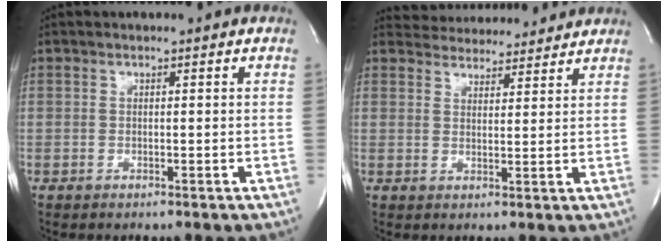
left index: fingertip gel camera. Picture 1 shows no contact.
{"total": 9.6, "force": [9.2, 2.3, 1.4], "torque": [-0.016, 0.015, 0.121]}